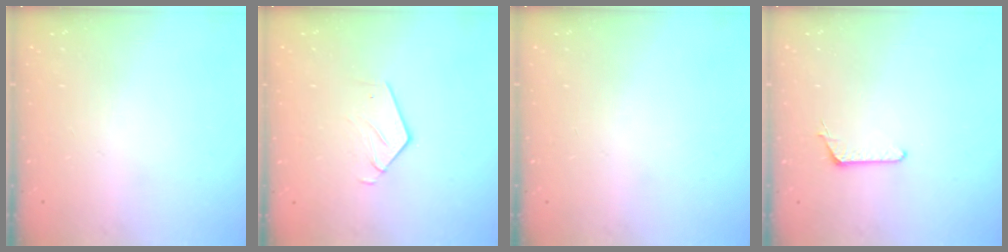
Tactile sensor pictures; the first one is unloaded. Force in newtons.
{"total": 2.9, "press": 2.9, "slide": 0.2}
{"total": 0.0}
{"total": 6.3, "press": 6.3, "slide": 0.6}